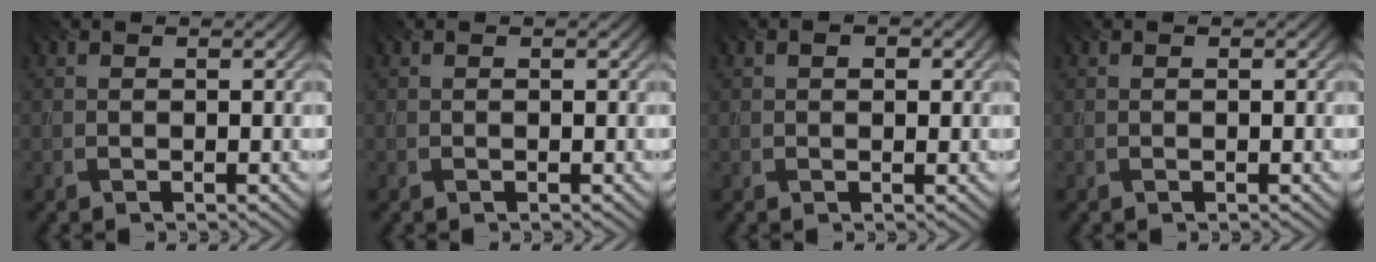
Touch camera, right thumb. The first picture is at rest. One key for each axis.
{"total": 0.0}
{"total": 1.6, "fx": 0.6, "fy": 1.0, "fz": 1.1, "tx": -0.016, "ty": -0.001, "tz": 0.009}
{"total": 0.0}